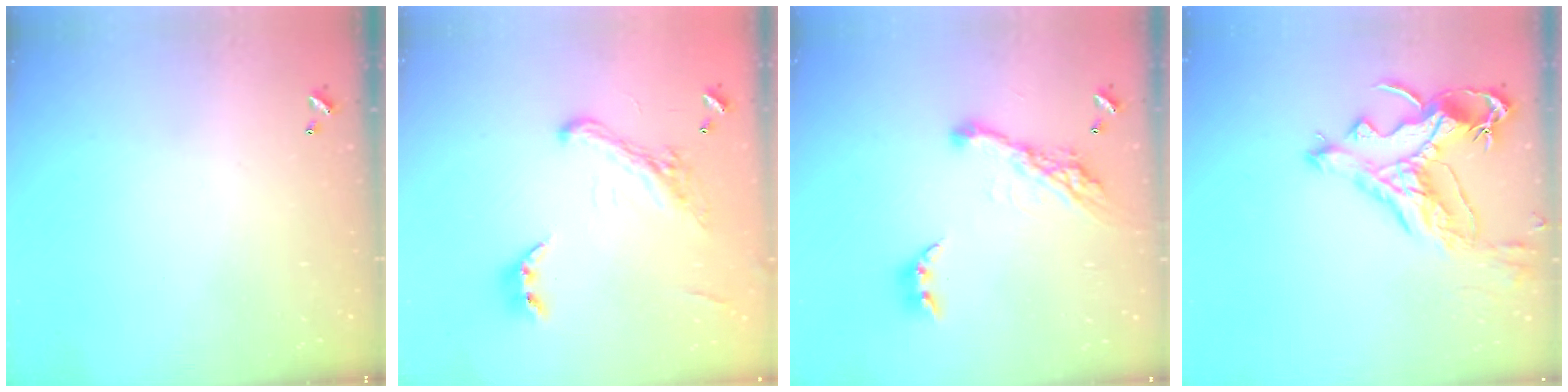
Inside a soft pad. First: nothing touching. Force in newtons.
{"total": 5.1, "press": 4.9, "slide": 1.4}
{"total": 15.5, "press": 15.4, "slide": 1.4}
{"total": 5.8, "press": 5.5, "slide": 1.6}